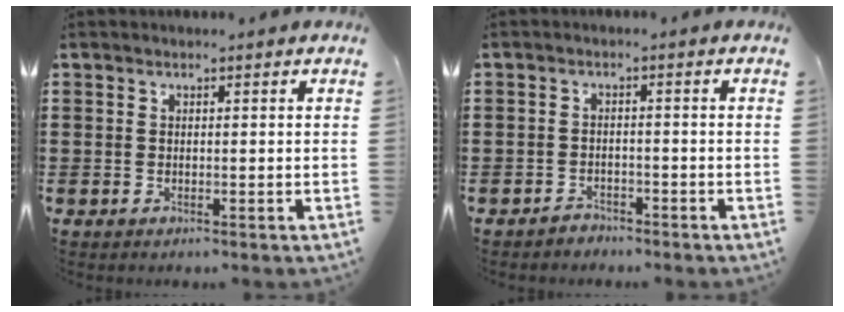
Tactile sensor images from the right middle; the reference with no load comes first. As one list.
[{"total": 1.8, "force": [-1.8, 0.5, 0.0], "torque": [-0.007, 0.002, -0.039]}]